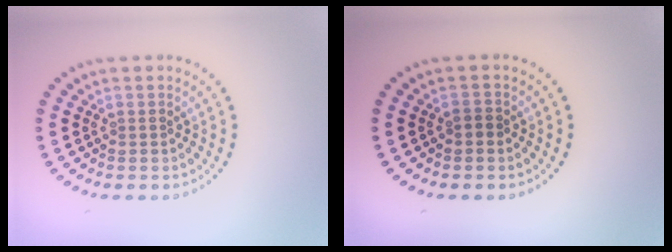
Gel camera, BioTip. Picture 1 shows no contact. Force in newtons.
{"total": 0.7, "press": 0.7, "slide": 0.2}